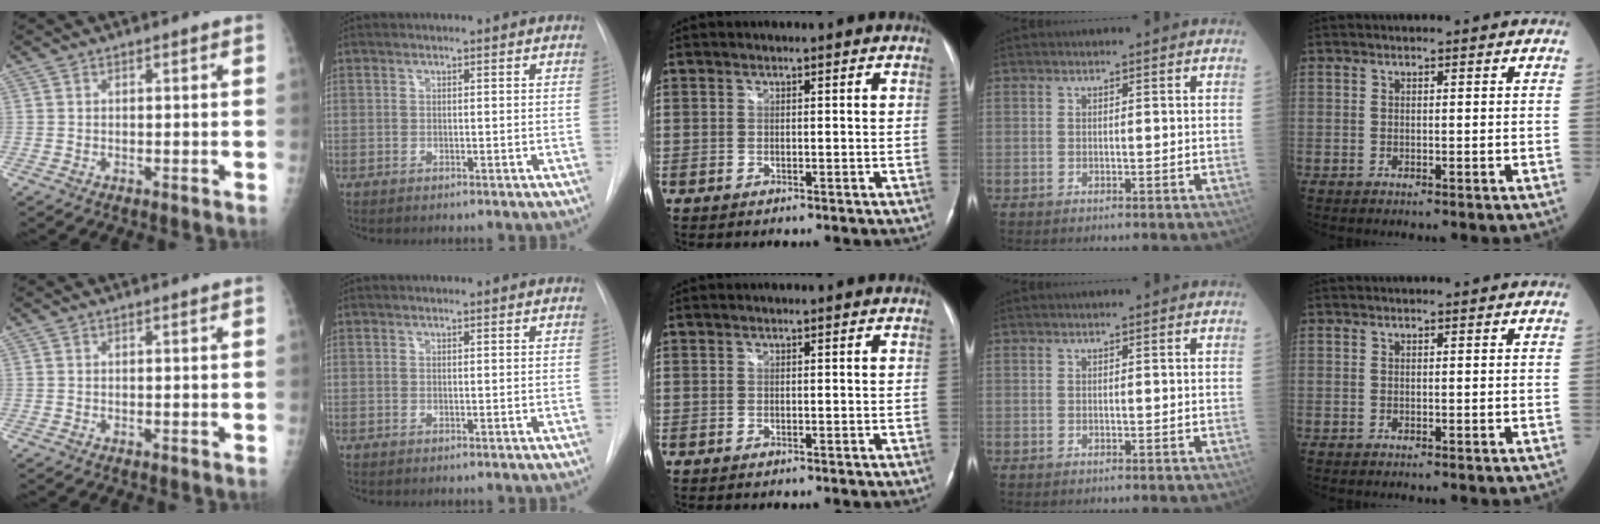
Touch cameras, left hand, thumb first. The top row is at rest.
{}